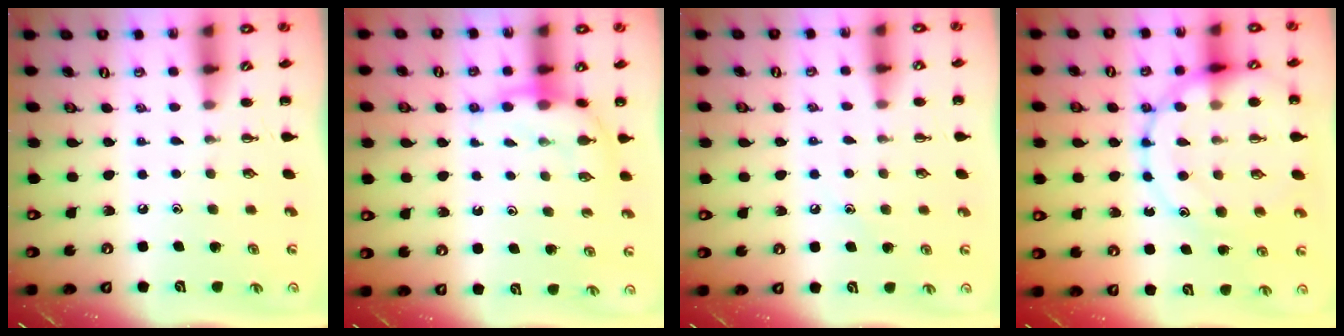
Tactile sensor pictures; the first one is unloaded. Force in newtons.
{"total": 7.5, "press": 7.5, "slide": 1.0}
{"total": 7.9, "press": 7.5, "slide": 2.3}
{"total": 18.8, "press": 18.7, "slide": 1.9}